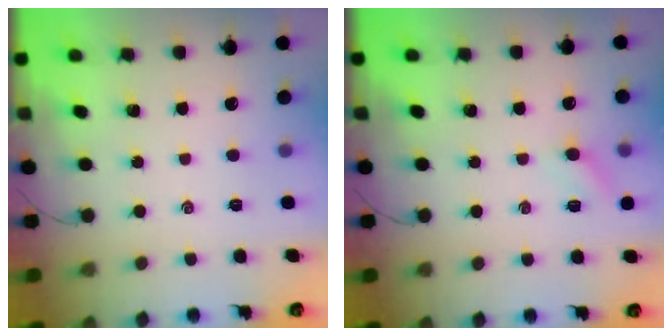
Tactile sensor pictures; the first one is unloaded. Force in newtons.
{"total": 6.1, "press": 5.8, "slide": 1.9}